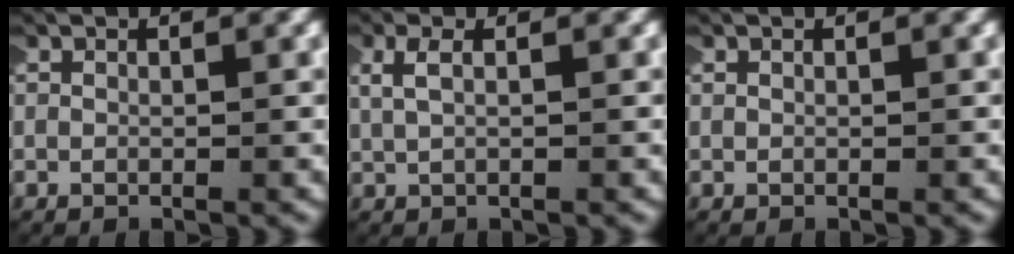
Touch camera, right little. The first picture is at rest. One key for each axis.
{"total": 1.7, "fx": 0.8, "fy": 0.5, "fz": 1.4, "tx": -0.033, "ty": 0.006, "tz": 0.015}
{"total": 0.0}